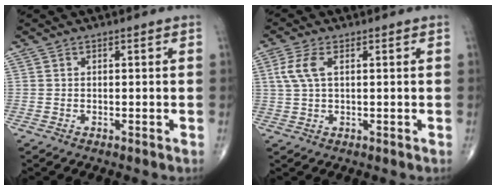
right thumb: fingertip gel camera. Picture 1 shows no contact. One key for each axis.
{"total": 4.8, "fx": 1.3, "fy": 2.2, "fz": 4.1, "tx": -0.105, "ty": 0.011, "tz": 0.027}